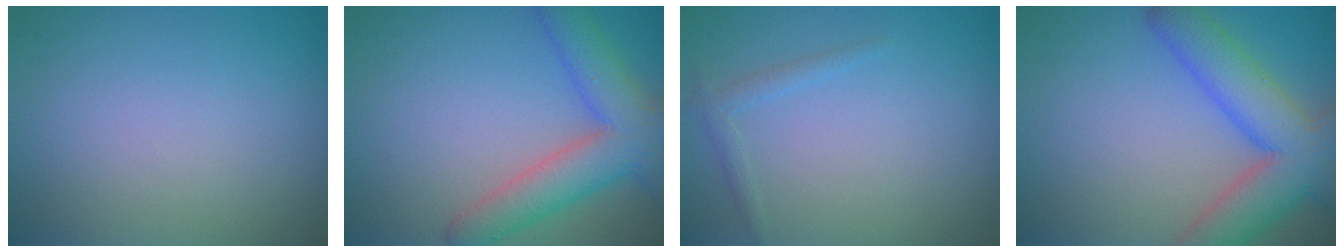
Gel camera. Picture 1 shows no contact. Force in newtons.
{"total": 6.4, "press": 6.4, "slide": 0.3}
{"total": 1.2, "press": 1.2, "slide": 0.1}
{"total": 8.1, "press": 8.1, "slide": 0.5}